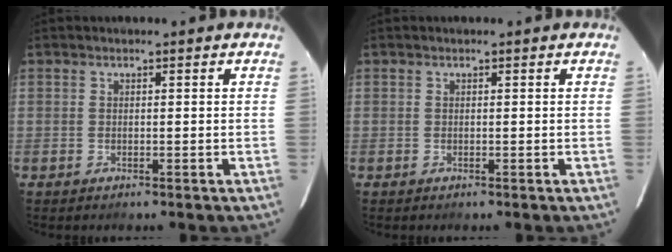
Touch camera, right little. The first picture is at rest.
{"total": 0.0}